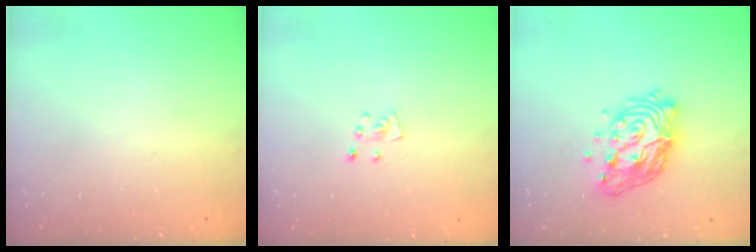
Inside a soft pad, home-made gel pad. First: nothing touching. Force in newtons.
{"total": 3.9, "press": 3.9, "slide": 0.2}
{"total": 18.0, "press": 17.9, "slide": 1.6}